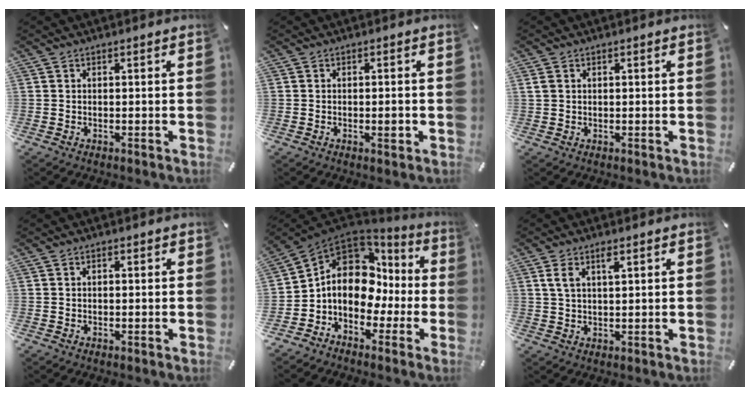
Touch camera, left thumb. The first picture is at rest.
{"total": 2.2, "force": [-0.6, 0.8, 2.0], "torque": [-0.034, 0.001, -0.010]}
{"total": 1.4, "force": [0.5, 1.1, 0.7], "torque": [-0.015, 0.004, 0.009]}
{"total": 0.8, "force": [0.2, 0.6, 0.4], "torque": [-0.009, 0.005, 0.002]}
{"total": 12.6, "force": [0.7, 10.1, 7.5], "torque": [-0.146, -0.012, 0.010]}
{"total": 4.1, "force": [2.0, 1.7, 3.2], "torque": [-0.076, 0.002, 0.032]}